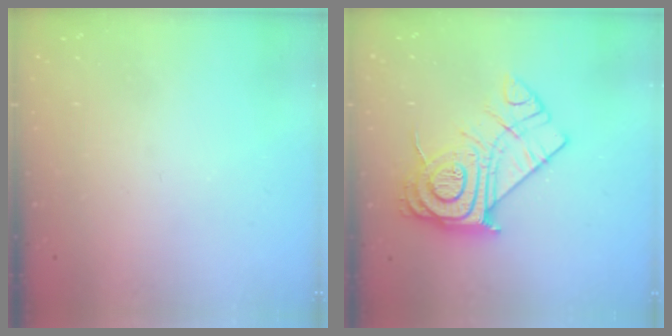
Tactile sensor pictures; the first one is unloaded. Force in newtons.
{"total": 18.3, "press": 18.3, "slide": 1.4}